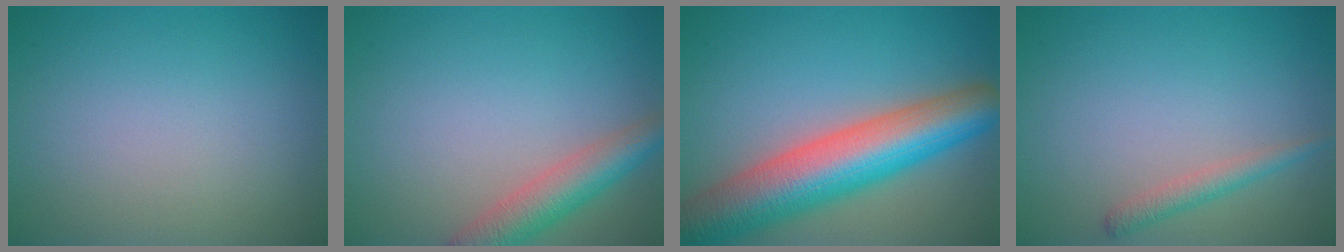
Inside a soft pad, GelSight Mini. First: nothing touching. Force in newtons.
{"total": 4.3, "press": 4.3, "slide": 0.4}
{"total": 10.8, "press": 10.8, "slide": 0.5}
{"total": 1.7, "press": 1.7, "slide": 0.1}